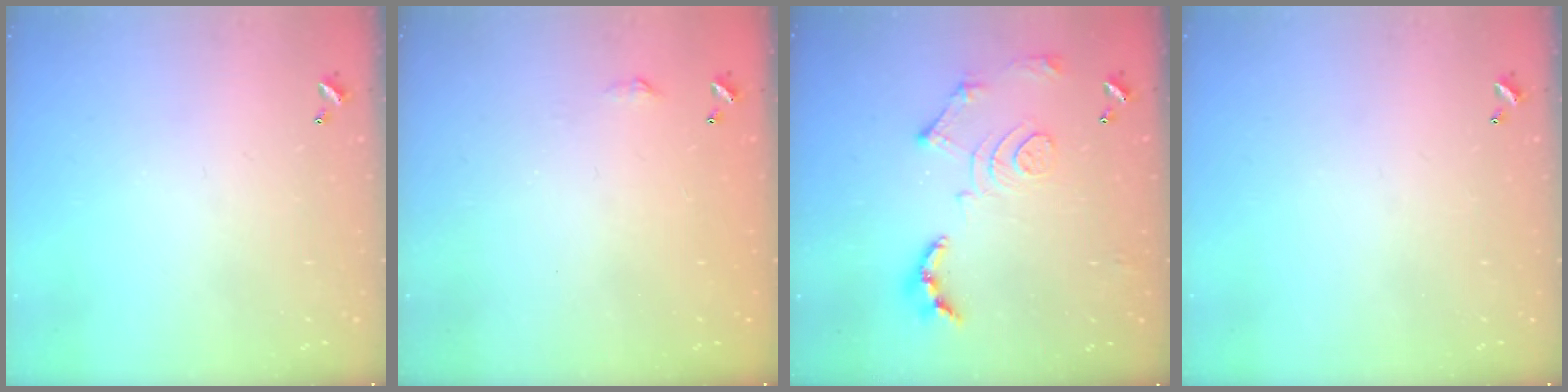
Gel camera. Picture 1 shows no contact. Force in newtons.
{"total": 2.3, "press": 2.3, "slide": 0.4}
{"total": 14.2, "press": 14.1, "slide": 1.4}
{"total": 0.0}